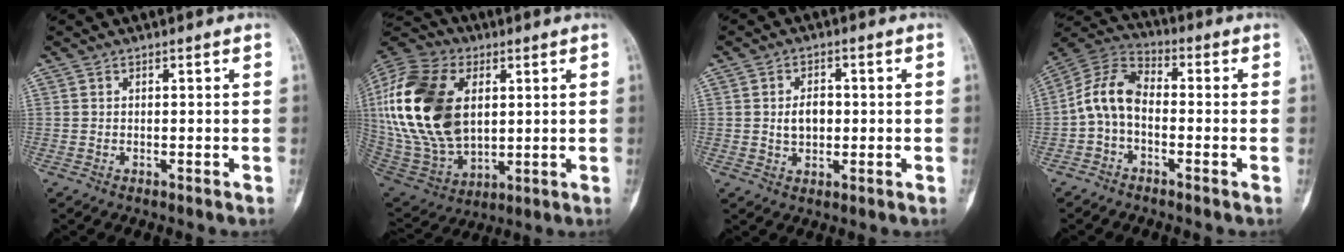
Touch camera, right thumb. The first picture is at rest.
{"total": 28.0, "force": [4.8, 17.8, 21.1], "torque": [-0.444, -0.009, 0.096]}
{"total": 4.7, "force": [0.0, 3.3, 3.4], "torque": [-0.048, 0.006, 0.001]}
{"total": 8.8, "force": [-1.6, 5.6, 6.7], "torque": [-0.124, 0.033, -0.047]}